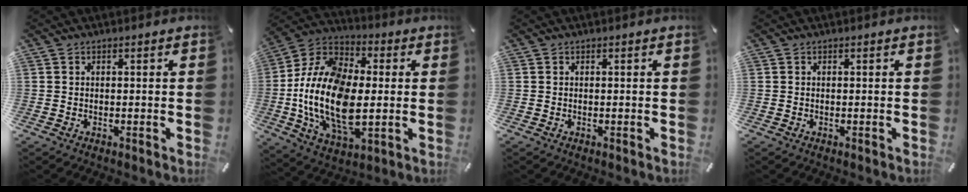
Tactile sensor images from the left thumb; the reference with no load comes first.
{"total": 20.4, "force": [-2.6, 12.7, 15.7], "torque": [-0.362, -0.003, -0.049]}
{"total": 0.0}
{"total": 0.0}